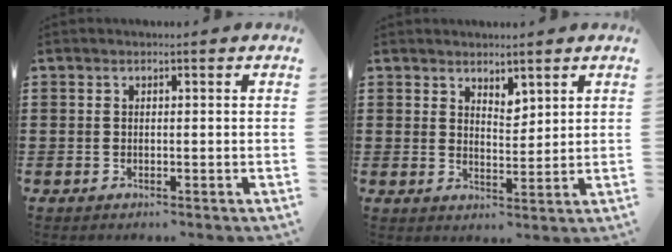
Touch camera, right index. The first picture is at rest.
{"total": 2.9, "force": [2.6, 1.0, 0.6], "torque": [-0.019, 0.000, 0.049]}